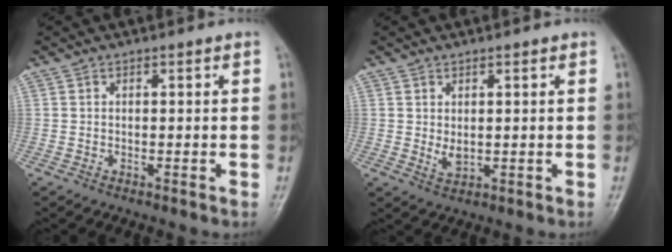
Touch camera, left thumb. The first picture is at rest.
{"total": 3.1, "force": [0.8, 1.7, 2.4], "torque": [-0.038, -0.012, 0.020]}